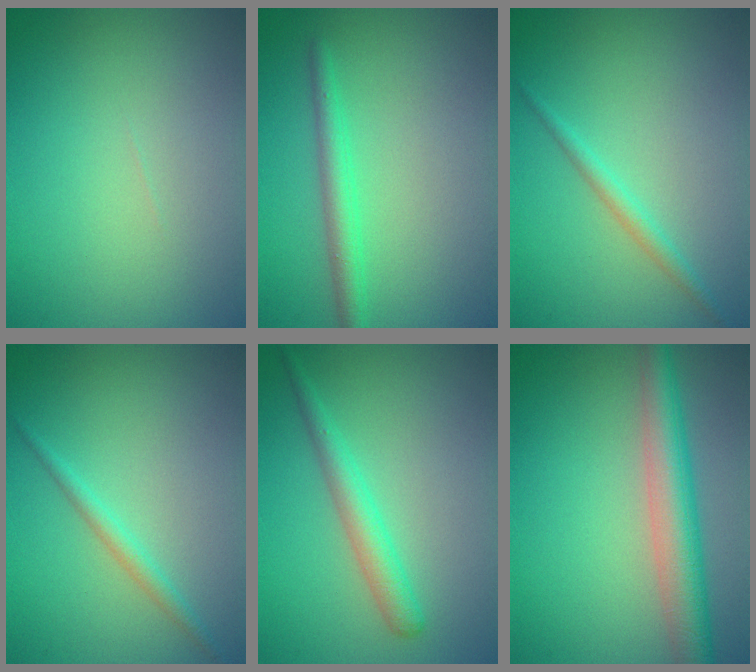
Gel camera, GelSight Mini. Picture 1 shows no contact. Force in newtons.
{"total": 2.4, "press": 2.4, "slide": 0.2}
{"total": 1.4, "press": 1.4, "slide": 0.1}
{"total": 1.4, "press": 1.4, "slide": 0.1}
{"total": 2.7, "press": 2.6, "slide": 0.1}
{"total": 5.1, "press": 5.1, "slide": 0.2}